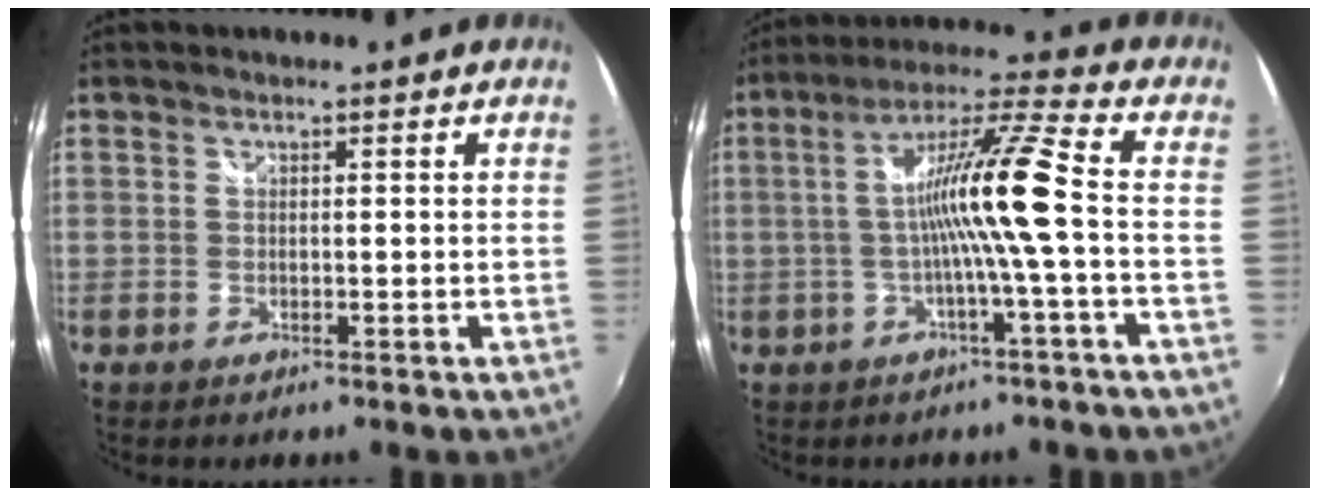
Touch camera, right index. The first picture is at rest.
{"total": 11.9, "force": [-1.7, -1.4, 11.7], "torque": [-0.215, 0.011, -0.032]}